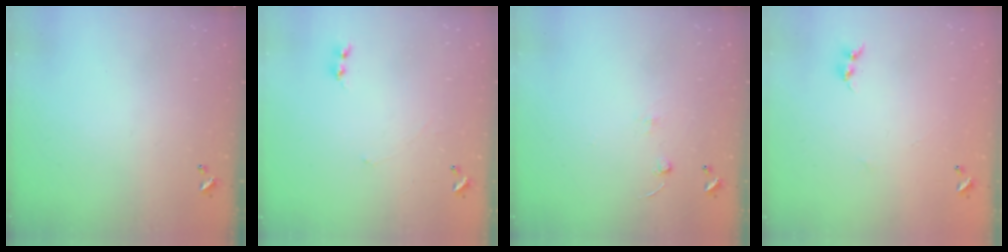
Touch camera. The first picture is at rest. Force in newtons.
{"total": 1.6, "press": 1.5, "slide": 0.5}
{"total": 2.5, "press": 2.4, "slide": 0.8}
{"total": 6.7, "press": 6.7, "slide": 0.5}